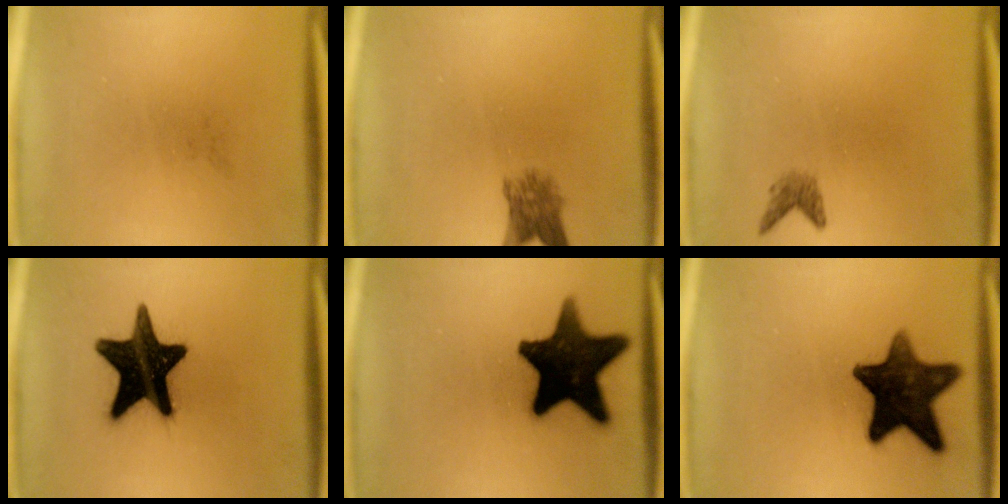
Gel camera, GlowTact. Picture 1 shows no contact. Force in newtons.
{"total": 3.8}
{"total": 1.5}
{"total": 18.1}
{"total": 17.9}
{"total": 14.5}